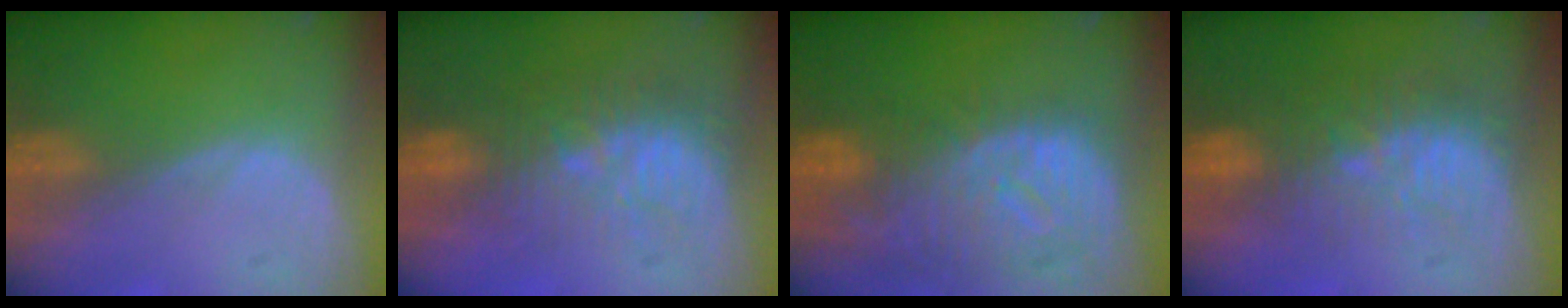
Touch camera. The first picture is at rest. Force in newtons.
{"total": 9.1, "press": 8.7, "slide": 2.6}
{"total": 12.2, "press": 10.5, "slide": 6.2}
{"total": 9.3, "press": 8.6, "slide": 3.6}